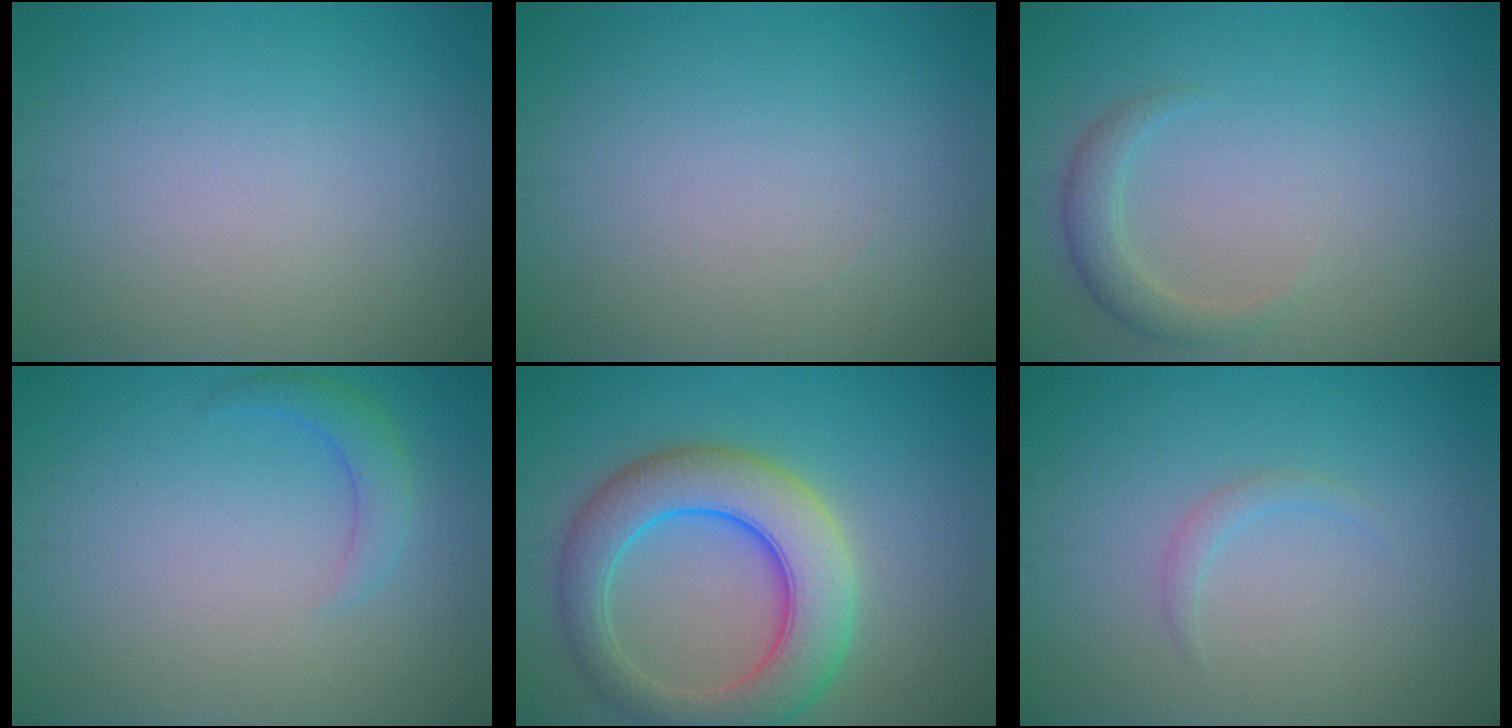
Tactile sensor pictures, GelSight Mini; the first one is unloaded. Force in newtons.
{"total": 0.0}
{"total": 2.0, "press": 2.0, "slide": 0.2}
{"total": 2.0, "press": 2.0, "slide": 0.2}
{"total": 8.0, "press": 8.0, "slide": 0.4}
{"total": 0.9, "press": 0.9, "slide": 0.1}